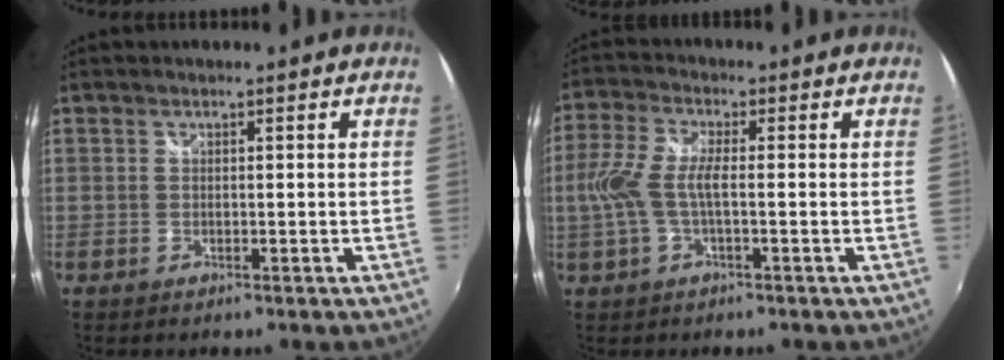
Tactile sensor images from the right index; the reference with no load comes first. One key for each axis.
{"total": 7.5, "fx": -0.9, "fy": 2.0, "fz": 7.1, "tx": -0.160, "ty": 0.004, "tz": -0.017}